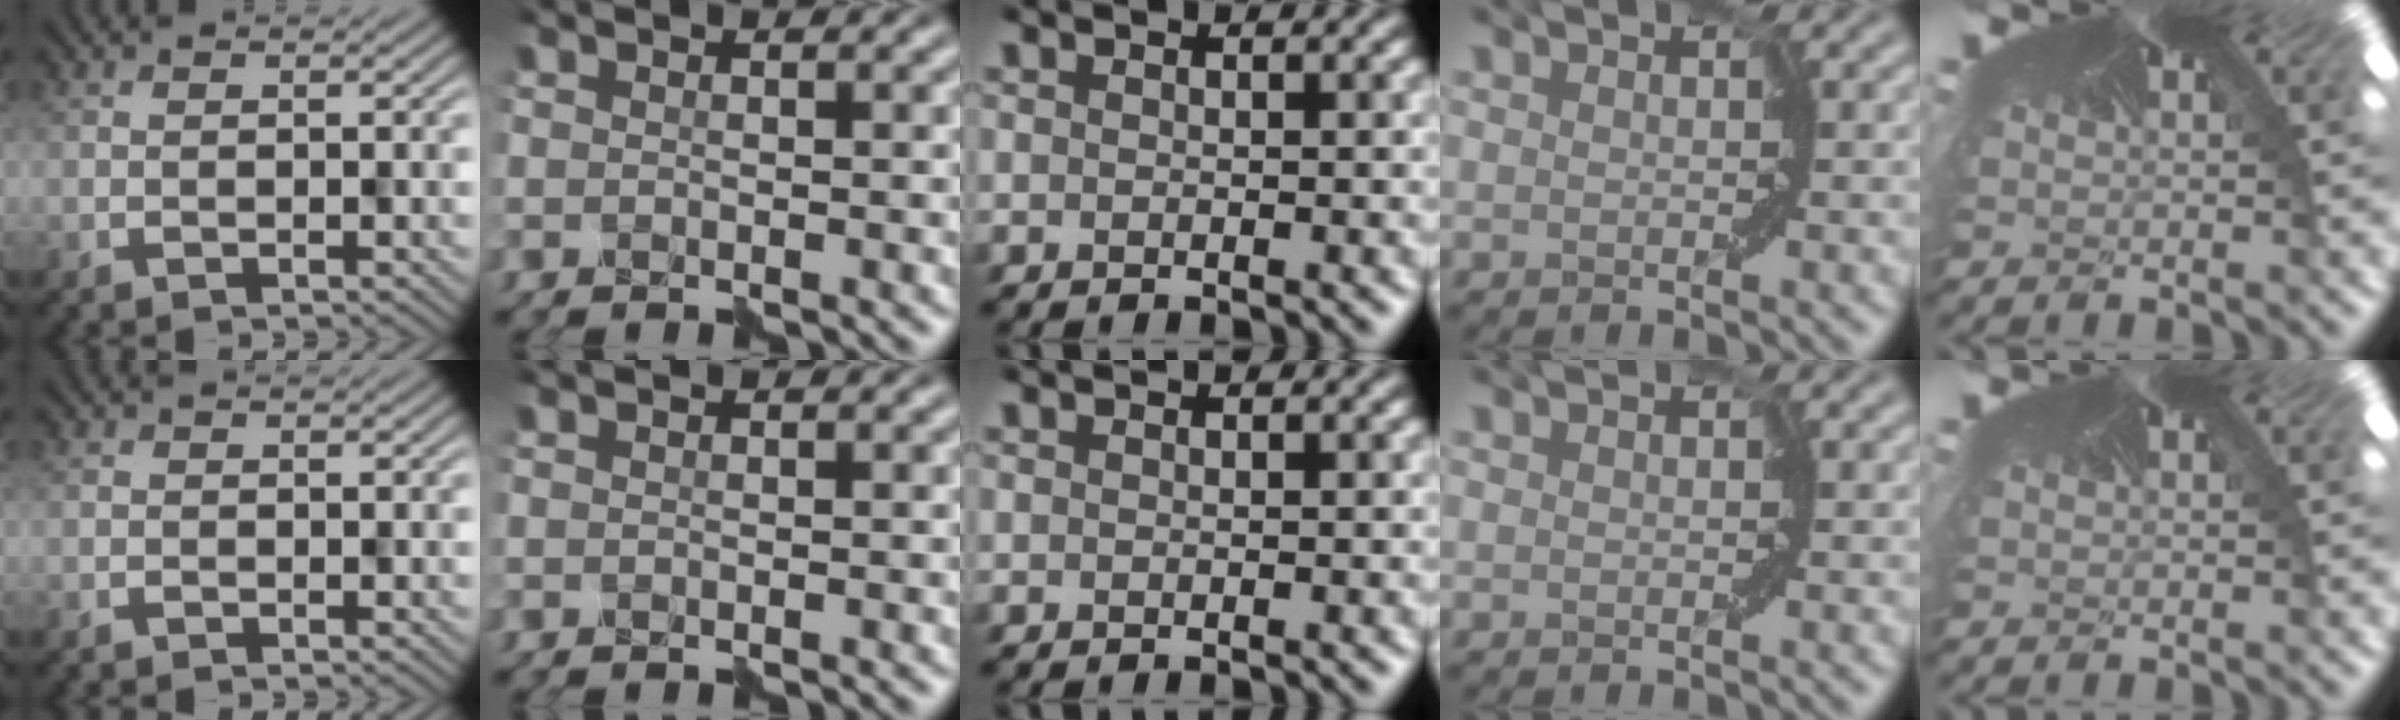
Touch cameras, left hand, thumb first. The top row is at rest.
{"thumb": {"total": 0.6, "force": [-0.4, 0.2, -0.4], "torque": [0.010, -0.002, -0.005]}}